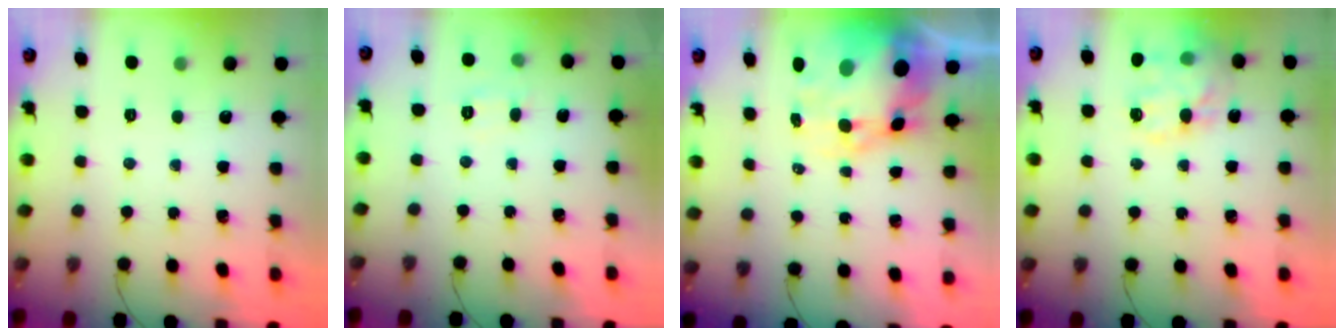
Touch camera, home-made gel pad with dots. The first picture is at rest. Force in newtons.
{"total": 6.1, "press": 6.0, "slide": 1.3}
{"total": 13.3, "press": 12.9, "slide": 3.1}
{"total": 17.6, "press": 17.3, "slide": 2.9}